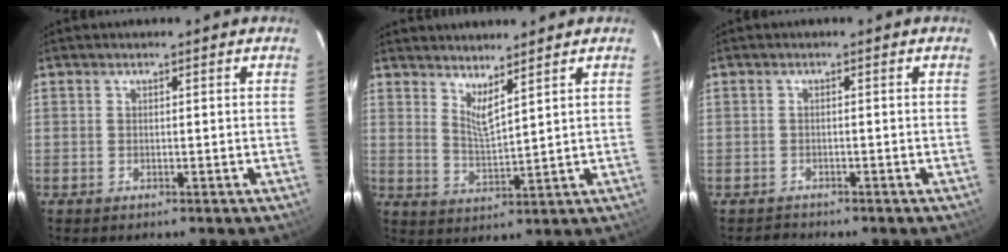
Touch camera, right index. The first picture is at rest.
{"total": 4.6, "force": [3.8, 0.2, 2.6], "torque": [-0.048, -0.011, 0.067]}
{"total": 1.9, "force": [-1.6, 1.0, -0.2], "torque": [-0.001, 0.009, -0.026]}